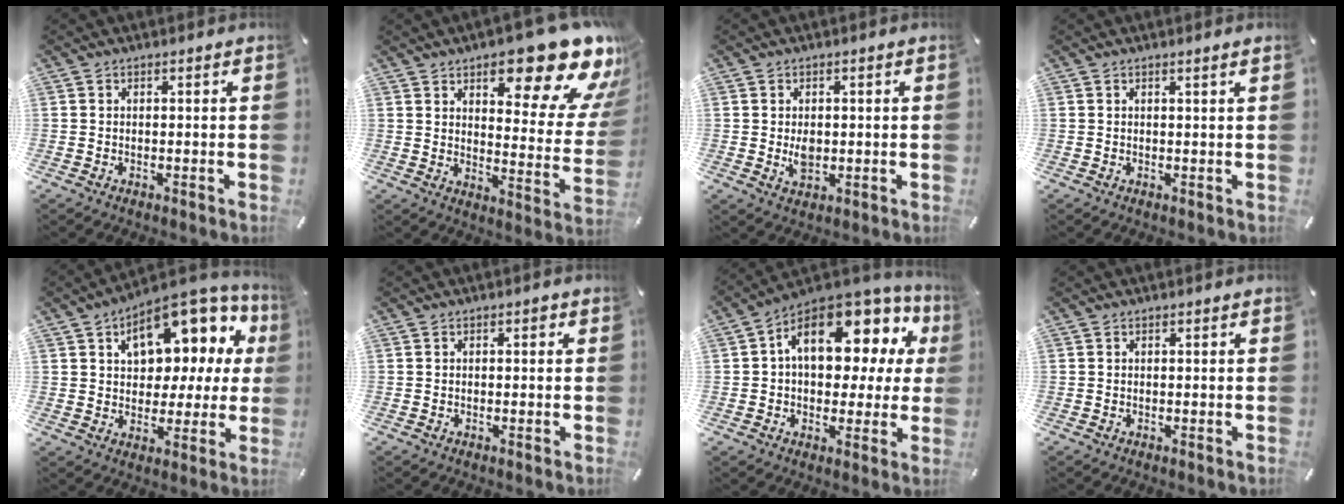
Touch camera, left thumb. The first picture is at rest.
{"total": 21.5, "force": [13.1, 8.1, 14.9], "torque": [-0.182, -0.103, 0.210]}
{"total": 3.9, "force": [-0.1, 2.8, 2.6], "torque": [-0.048, -0.006, -0.010]}
{"total": 0.9, "force": [0.5, -0.1, 0.8], "torque": [-0.013, -0.002, 0.009]}
{"total": 13.8, "force": [7.5, 8.1, 8.2], "torque": [-0.119, -0.057, 0.133]}
{"total": 1.1, "force": [0.1, 0.7, 0.9], "torque": [-0.017, 0.007, 0.000]}
{"total": 16.6, "force": [6.3, 9.7, 11.9], "torque": [-0.177, -0.036, 0.107]}
{"total": 0.0}